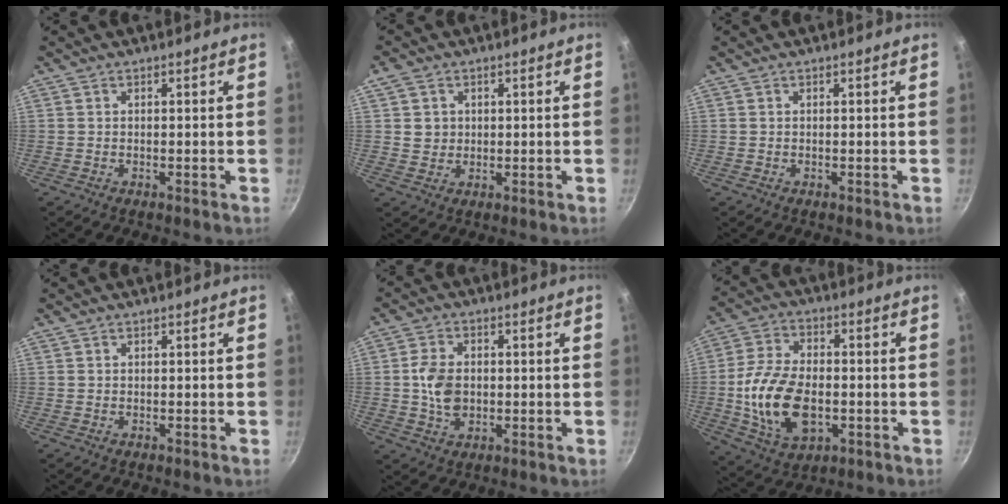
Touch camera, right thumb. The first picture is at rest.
{"total": 3.7, "force": [0.9, 3.3, 1.3], "torque": [-0.010, 0.001, 0.016]}
{"total": 0.0}
{"total": 0.0}
{"total": 7.4, "force": [0.0, 5.1, 5.3], "torque": [-0.089, 0.007, -0.002]}
{"total": 16.1, "force": [-2.4, 9.8, 12.5], "torque": [-0.227, 0.015, -0.039]}